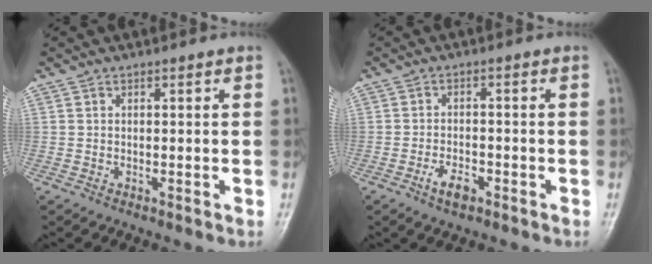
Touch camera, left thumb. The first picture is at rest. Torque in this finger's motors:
{"motor_torque": [-0.59, 0.57, 0.43, 0.23, 0.01]}